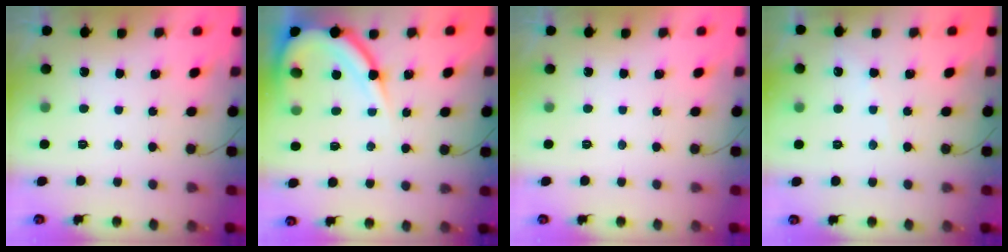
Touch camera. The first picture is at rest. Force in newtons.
{"total": 10.9, "press": 10.9, "slide": 1.3}
{"total": 0.0}
{"total": 3.3, "press": 3.2, "slide": 0.4}